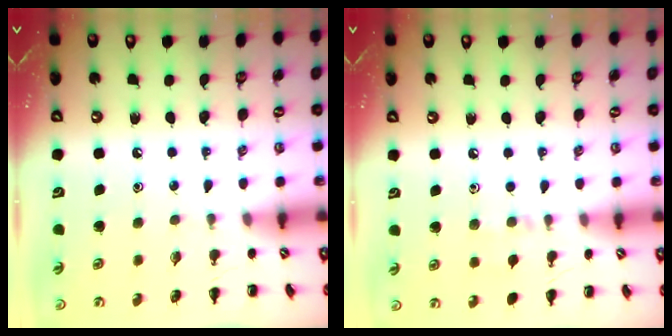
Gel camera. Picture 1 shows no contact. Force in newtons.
{"total": 5.4, "press": 5.1, "slide": 2.0}